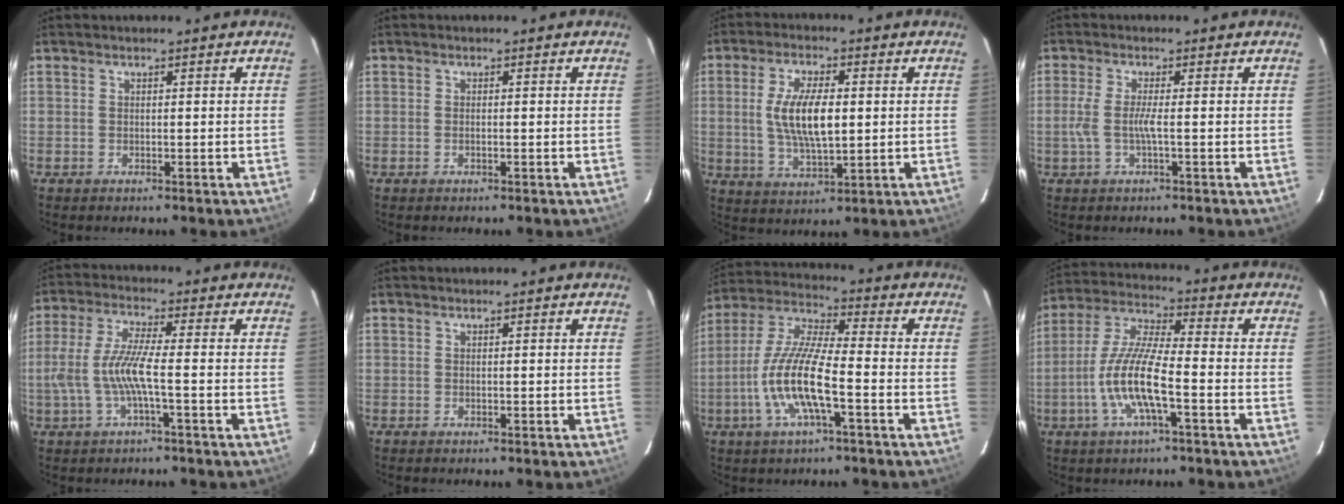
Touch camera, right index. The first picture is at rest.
{"total": 0.6, "force": [-0.3, 0.1, 0.5], "torque": [-0.011, 0.000, -0.005]}
{"total": 10.2, "force": [0.8, 3.9, 9.5], "torque": [-0.185, 0.000, 0.017]}
{"total": 3.8, "force": [-0.9, -0.2, 3.7], "torque": [-0.083, -0.003, -0.017]}
{"total": 8.5, "force": [-2.0, 0.7, 8.2], "torque": [-0.179, -0.001, -0.034]}
{"total": 0.0}
{"total": 13.2, "force": [-4.2, 2.4, 12.3], "torque": [-0.258, -0.004, -0.087]}
{"total": 12.1, "force": [-3.9, 2.2, 11.2], "torque": [-0.239, -0.003, -0.078]}